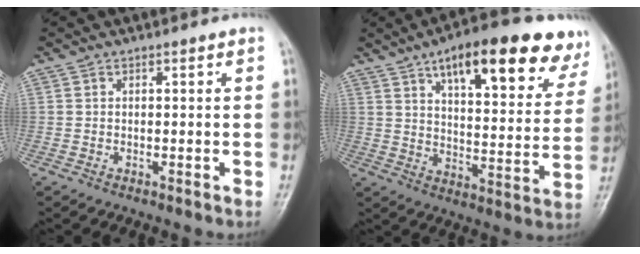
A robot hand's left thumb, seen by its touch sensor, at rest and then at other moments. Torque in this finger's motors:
{"motor_torque": [0.67, 0.69, 1.63, -1.14, 0.16]}